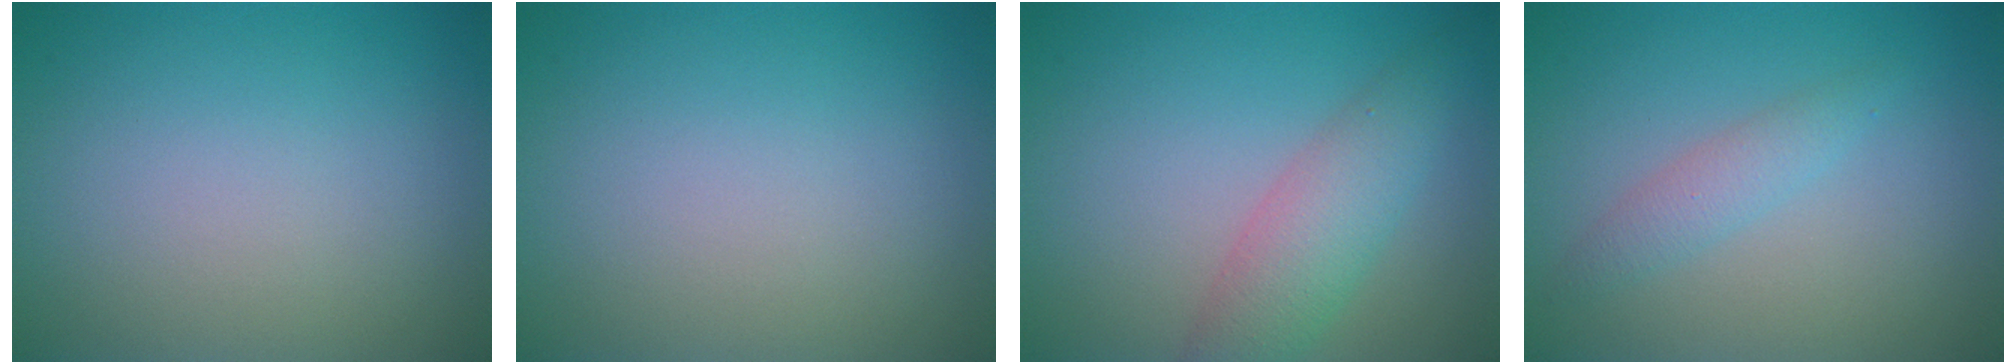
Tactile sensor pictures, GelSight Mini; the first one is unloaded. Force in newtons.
{"total": 0.0}
{"total": 4.1, "press": 4.1, "slide": 0.0}
{"total": 1.8, "press": 1.8, "slide": 0.1}